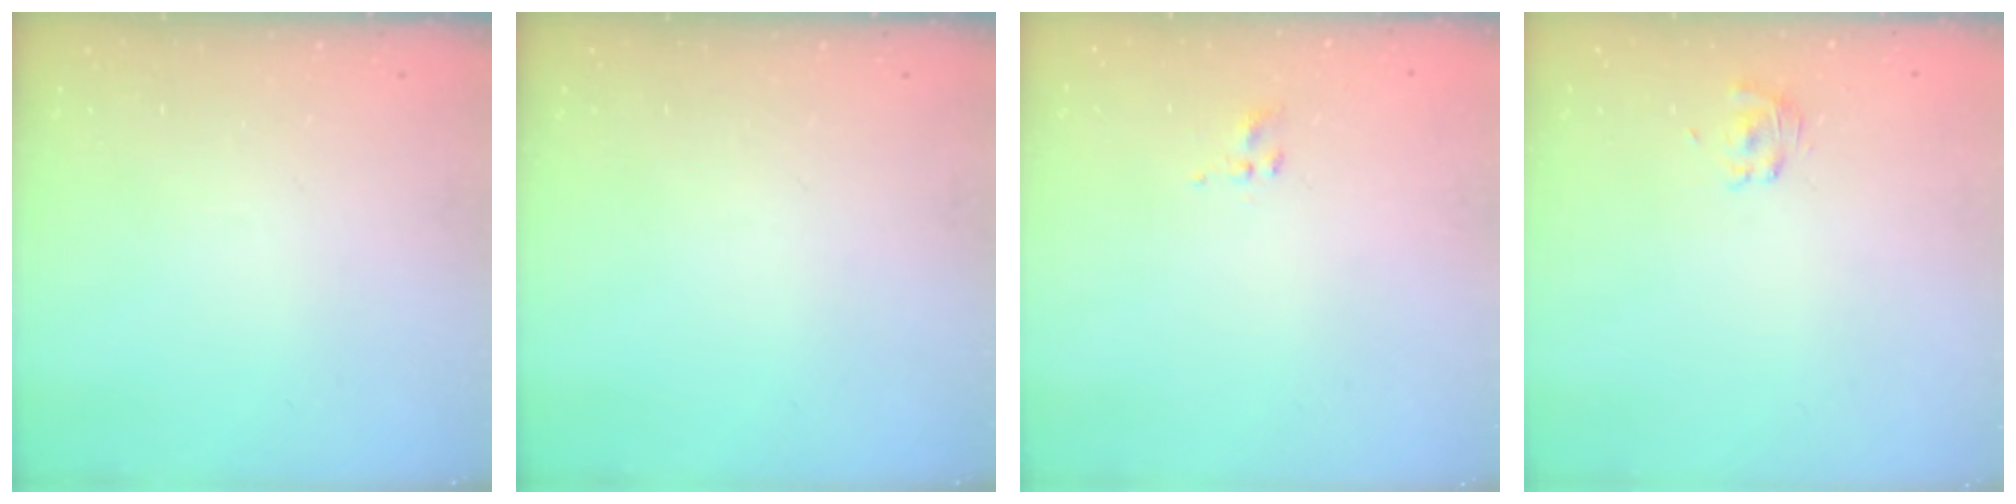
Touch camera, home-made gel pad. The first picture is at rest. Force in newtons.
{"total": 0.0}
{"total": 1.8, "press": 1.5, "slide": 0.9}
{"total": 2.0, "press": 1.9, "slide": 0.8}